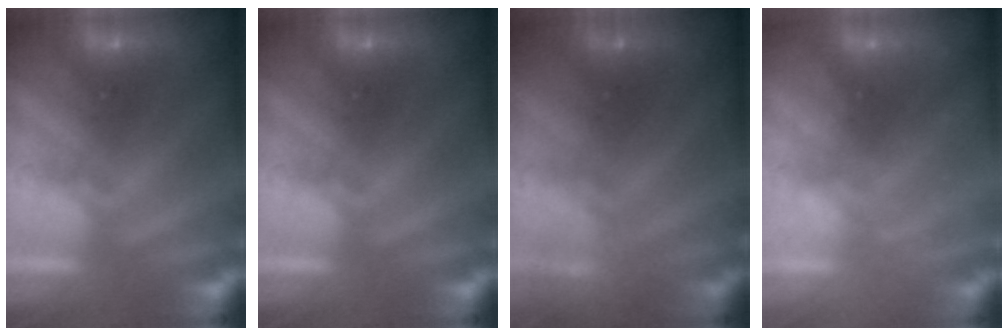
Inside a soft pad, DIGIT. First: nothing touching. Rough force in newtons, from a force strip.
{"total": 0.0}
{"total": 2.3}
{"total": 2.3}